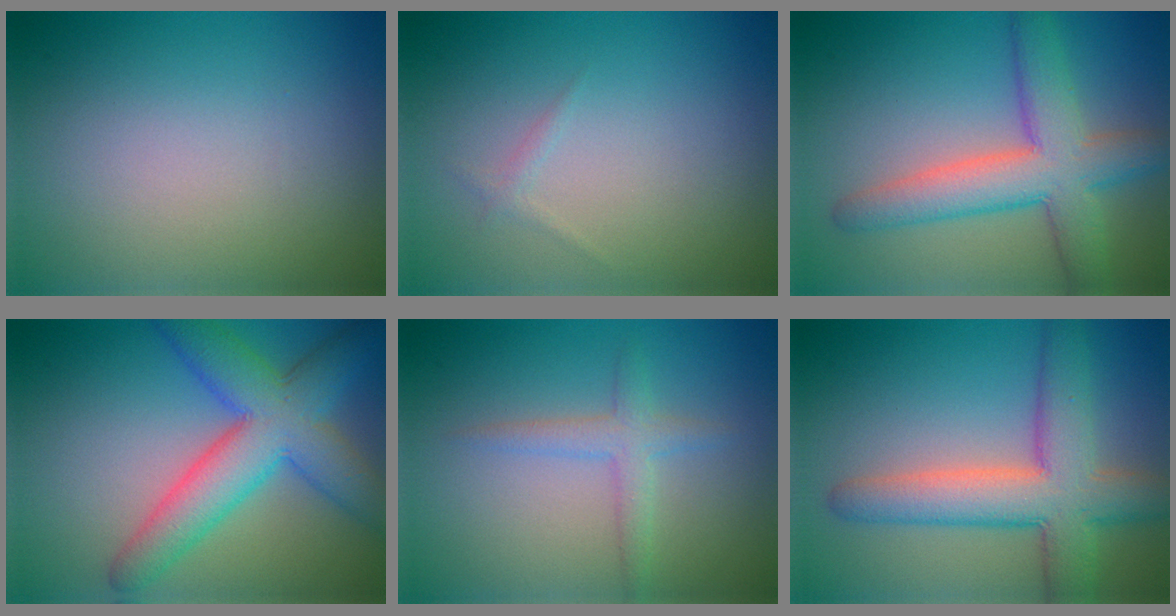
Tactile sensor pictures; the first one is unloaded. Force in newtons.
{"total": 0.6, "press": 0.6, "slide": 0.1}
{"total": 7.0, "press": 7.0, "slide": 0.4}
{"total": 8.0, "press": 8.0, "slide": 0.3}
{"total": 2.0, "press": 2.0, "slide": 0.1}
{"total": 7.5, "press": 7.4, "slide": 0.3}